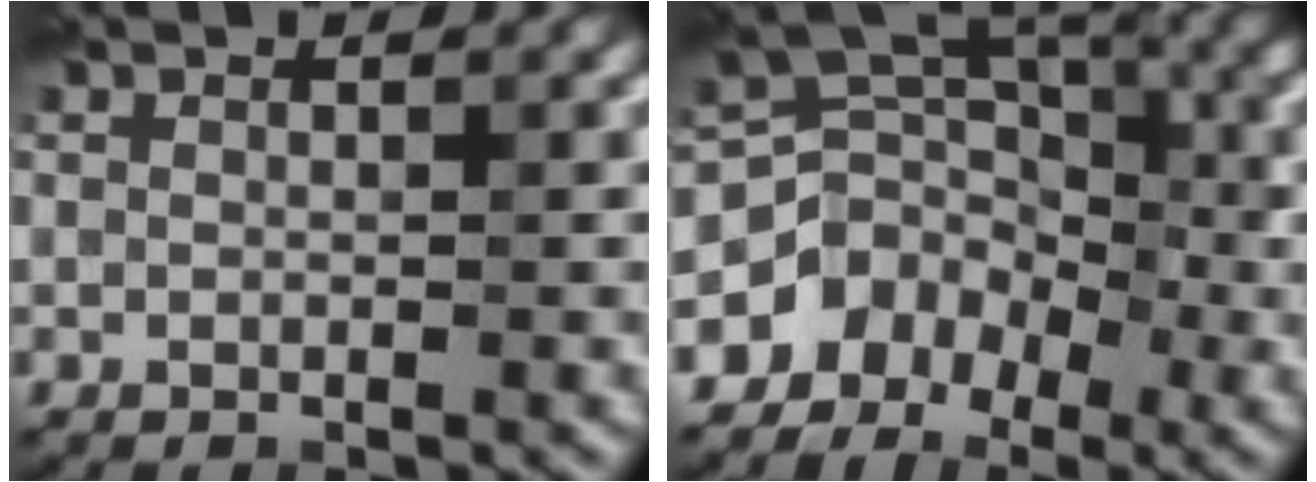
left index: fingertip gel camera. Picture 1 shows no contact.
{"total": 6.0, "force": [-3.0, 4.4, 2.8], "torque": [-0.032, 0.016, -0.063]}